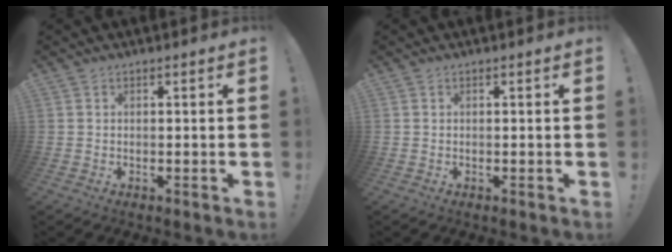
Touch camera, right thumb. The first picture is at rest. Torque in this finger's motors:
{"motor_torque": [-0.01, -0.01, 0.00, 0.00, 0.00]}